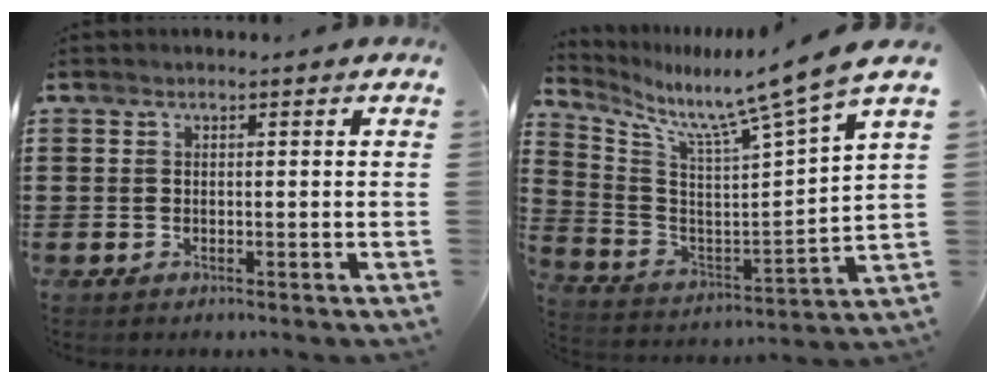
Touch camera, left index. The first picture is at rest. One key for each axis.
{"total": 8.5, "fx": 7.5, "fy": -1.3, "fz": 3.9, "tx": -0.106, "ty": -0.077, "tz": 0.111}